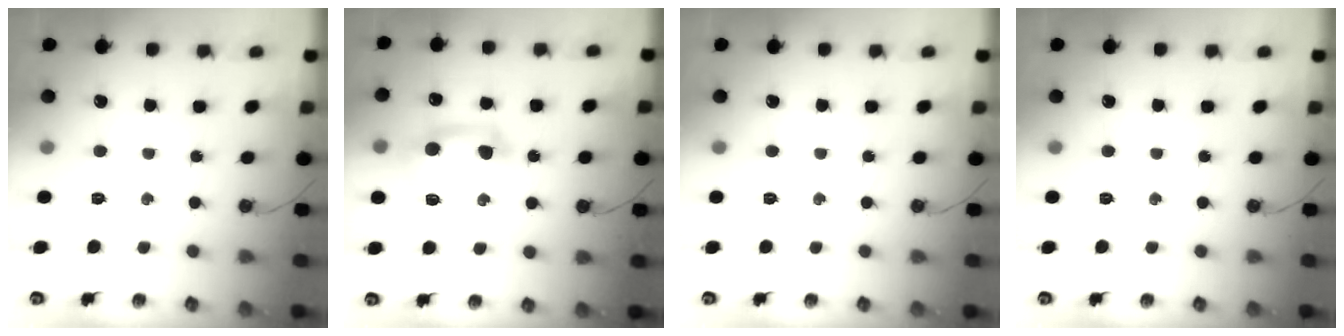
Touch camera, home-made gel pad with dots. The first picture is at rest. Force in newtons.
{"total": 12.7, "press": 12.4, "slide": 2.7}
{"total": 0.0}
{"total": 0.0}